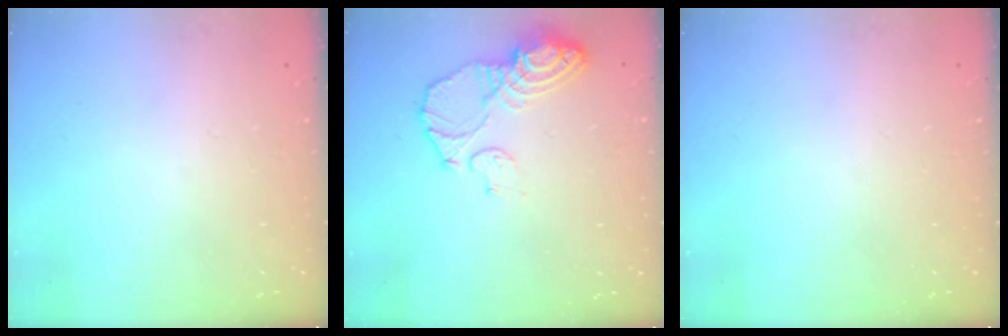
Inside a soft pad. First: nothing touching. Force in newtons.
{"total": 10.5, "press": 10.4, "slide": 0.9}
{"total": 0.0}